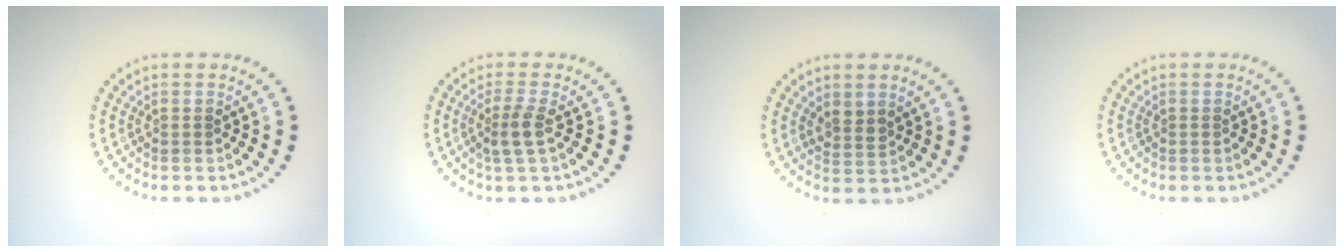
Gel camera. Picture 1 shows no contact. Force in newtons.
{"total": 2.2, "press": 1.9, "slide": 1.2}
{"total": 1.5, "press": 1.2, "slide": 0.9}
{"total": 0.0}